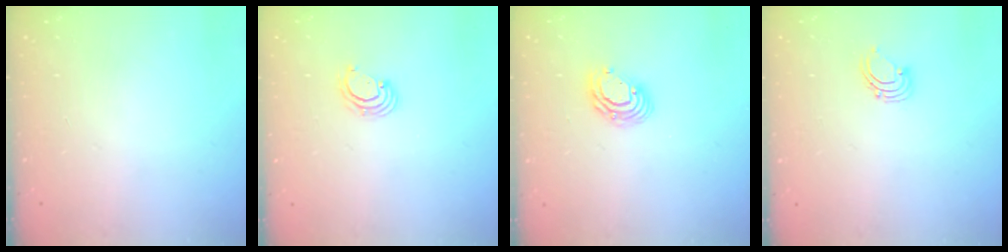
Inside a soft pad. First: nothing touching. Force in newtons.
{"total": 2.4, "press": 2.4, "slide": 0.2}
{"total": 7.5, "press": 7.4, "slide": 1.1}
{"total": 2.9, "press": 2.9, "slide": 0.2}